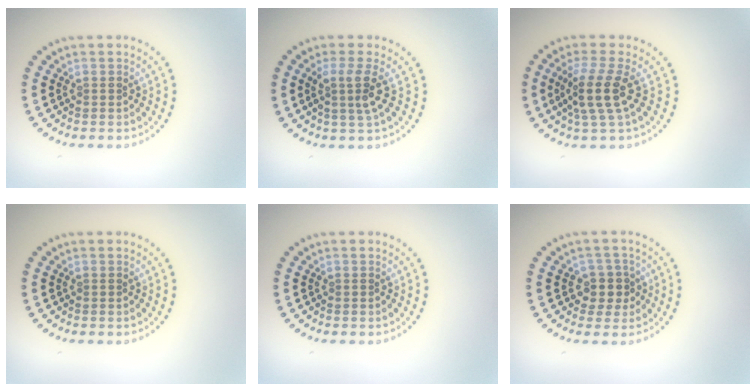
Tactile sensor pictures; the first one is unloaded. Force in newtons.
{"total": 2.7, "press": 2.1, "slide": 1.7}
{"total": 3.6, "press": 2.8, "slide": 2.4}
{"total": 0.0}
{"total": 0.0}
{"total": 2.4, "press": 2.0, "slide": 1.3}